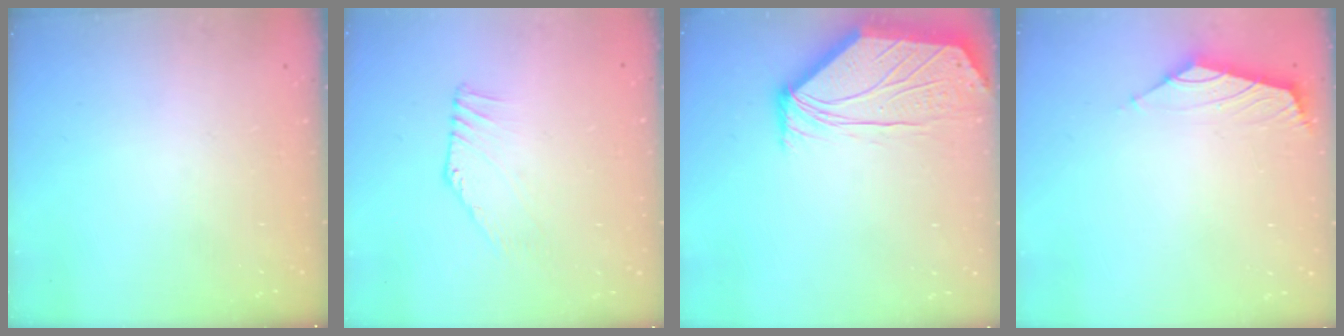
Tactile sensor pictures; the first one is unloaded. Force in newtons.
{"total": 2.5, "press": 2.5, "slide": 0.1}
{"total": 4.7, "press": 4.6, "slide": 0.6}
{"total": 1.7, "press": 1.6, "slide": 0.7}